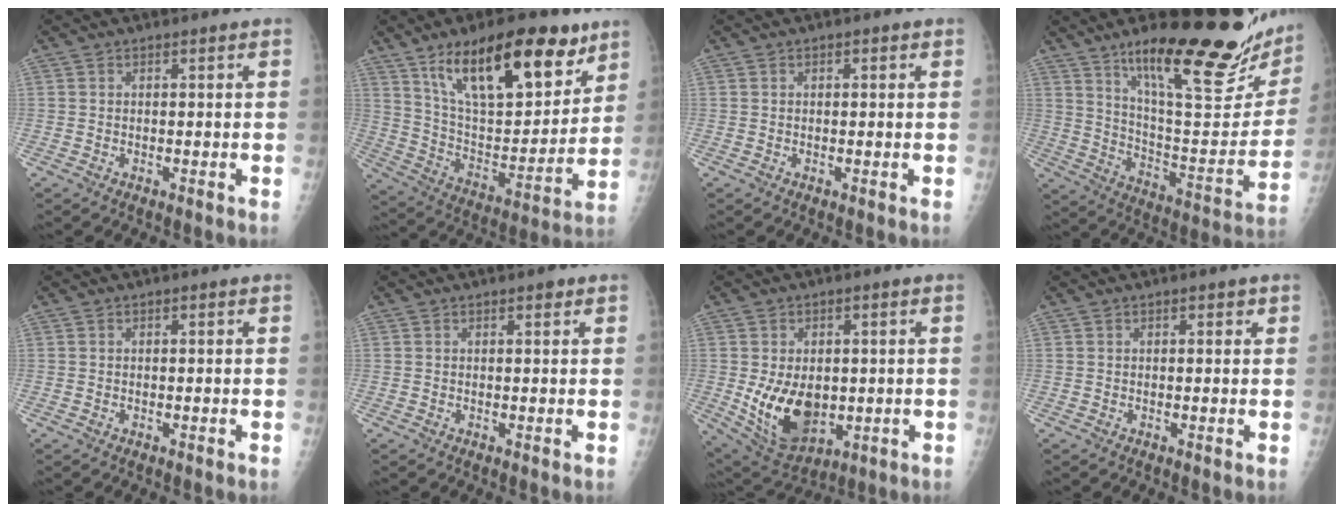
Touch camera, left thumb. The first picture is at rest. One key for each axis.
{"total": 24.9, "fx": 14.7, "fy": 10.2, "fz": 17.4, "tx": -0.233, "ty": -0.045, "tz": 0.254}
{"total": 0.8, "fx": 0.3, "fy": 0.5, "fz": 0.6, "tx": -0.003, "ty": 0.001, "tz": 0.001}
{"total": 28.4, "fx": 19.2, "fy": 6.7, "fz": 19.8, "tx": -0.253, "ty": -0.097, "tz": 0.297}
{"total": 0.0}
{"total": 1.0, "fx": 0.6, "fy": 0.5, "fz": 0.6, "tx": -0.003, "ty": -0.001, "tz": 0.006}
{"total": 13.2, "fx": -1.4, "fy": 8.9, "fz": 9.7, "tx": -0.133, "ty": -0.013, "tz": 0.004}
{"total": 1.0, "fx": 0.5, "fy": 0.6, "fz": 0.6, "tx": 0.002, "ty": 0.001, "tz": 0.003}